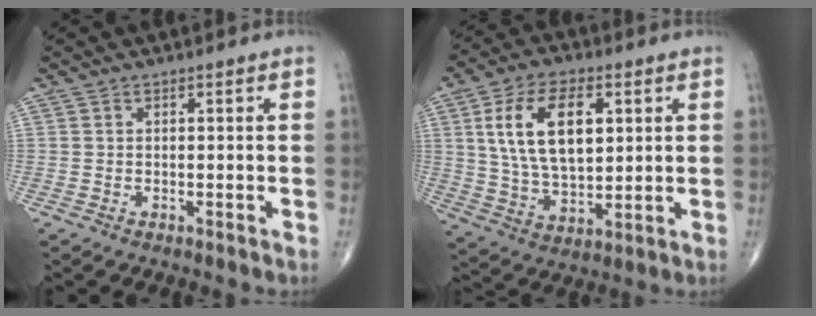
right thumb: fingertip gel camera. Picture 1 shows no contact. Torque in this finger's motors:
{"motor_torque": [-0.90, 1.62, 0.65, 0.53, 0.54]}